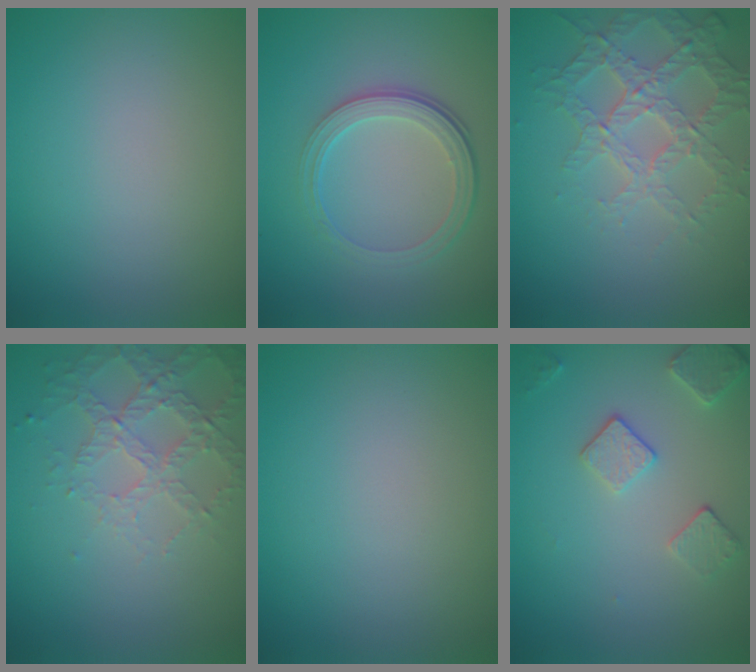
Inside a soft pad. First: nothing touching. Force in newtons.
{"total": 4.3, "press": 3.0, "slide": 3.1}
{"total": 3.8, "press": 3.7, "slide": 0.9}
{"total": 4.1, "press": 3.1, "slide": 2.8}
{"total": 0.0}
{"total": 2.6, "press": 2.5, "slide": 0.8}